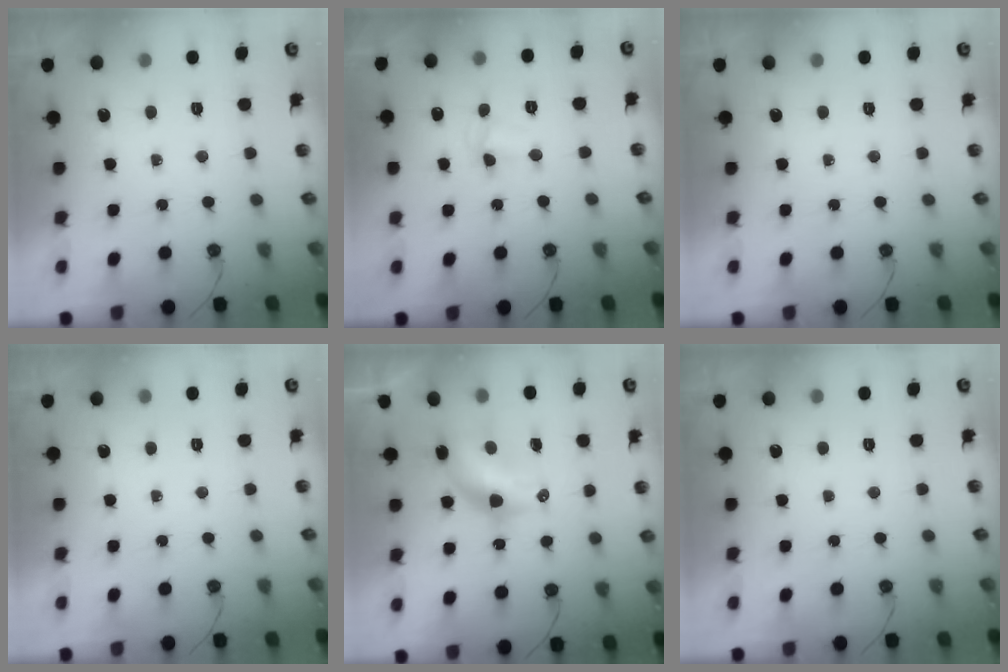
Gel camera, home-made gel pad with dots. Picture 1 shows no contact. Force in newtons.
{"total": 3.6, "press": 3.5, "slide": 0.8}
{"total": 0.0}
{"total": 0.0}
{"total": 7.0, "press": 7.0, "slide": 0.5}
{"total": 0.0}